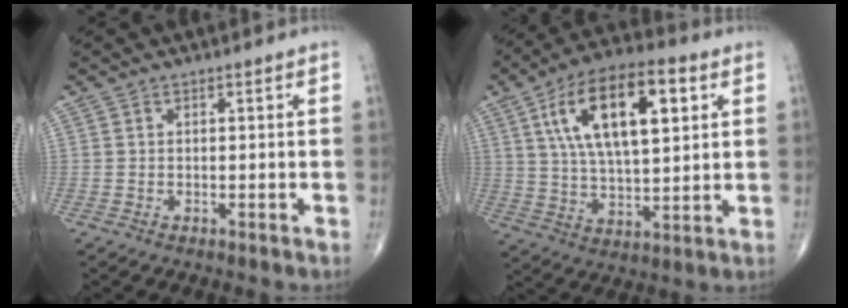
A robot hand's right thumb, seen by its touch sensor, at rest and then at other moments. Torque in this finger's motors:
{"motor_torque": [-1.21, 2.82, 1.92, 0.85, 0.19]}